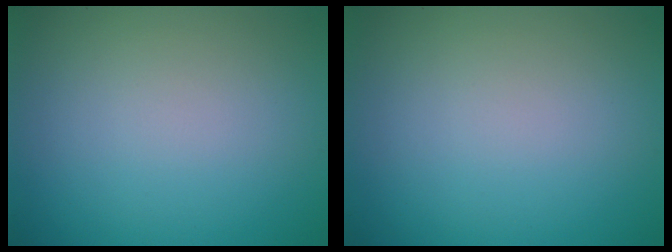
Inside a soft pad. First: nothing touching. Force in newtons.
{"total": 0.0}